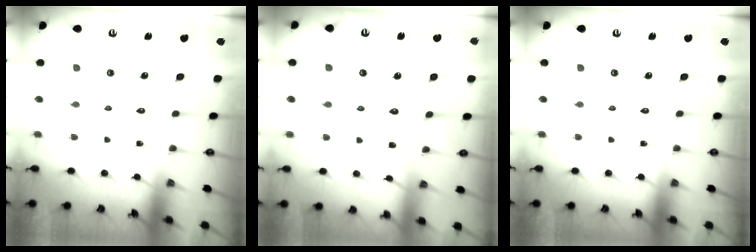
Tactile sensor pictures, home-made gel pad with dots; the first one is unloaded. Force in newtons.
{"total": 3.7, "press": 3.6, "slide": 0.3}
{"total": 0.0}